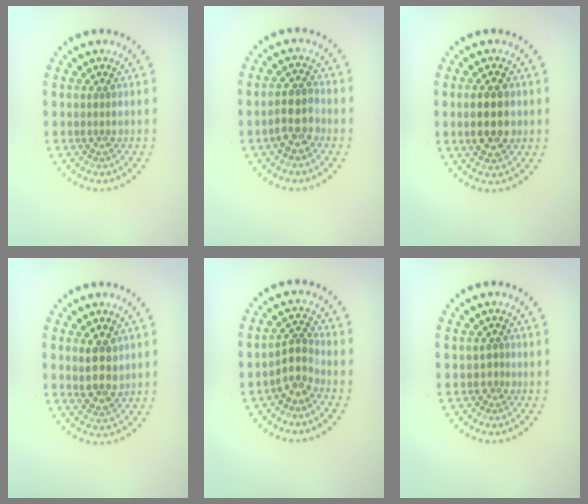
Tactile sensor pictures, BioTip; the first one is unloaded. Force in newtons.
{"total": 2.7, "press": 2.6, "slide": 0.8}
{"total": 4.4, "press": 4.4, "slide": 0.2}
{"total": 2.9, "press": 2.7, "slide": 1.0}
{"total": 2.4, "press": 1.8, "slide": 1.6}
{"total": 0.6, "press": 0.2, "slide": 0.6}